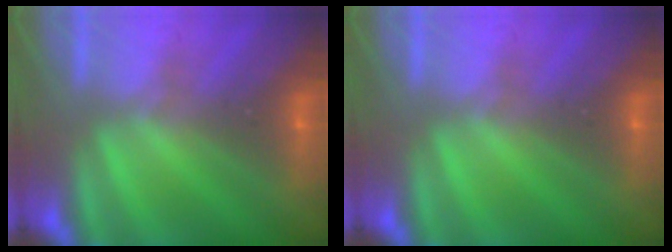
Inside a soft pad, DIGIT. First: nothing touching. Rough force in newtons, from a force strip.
{"total": 0.0}